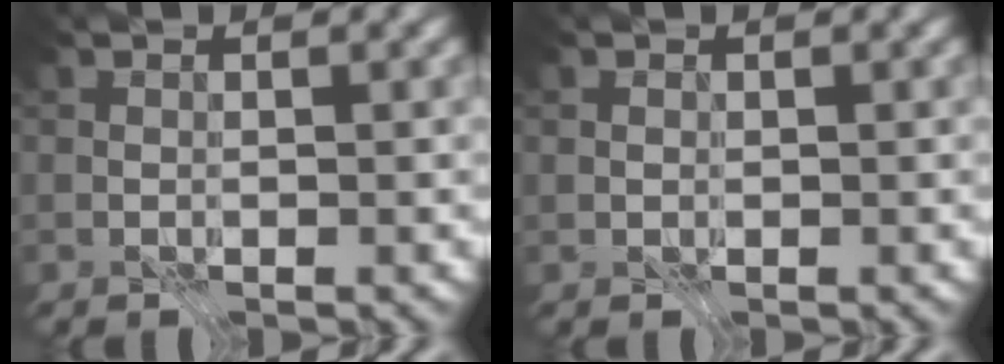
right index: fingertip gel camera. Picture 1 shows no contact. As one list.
[{"total": 0.5, "force": [0.0, 0.5, 0.2], "torque": [-0.005, 0.000, -0.001]}]